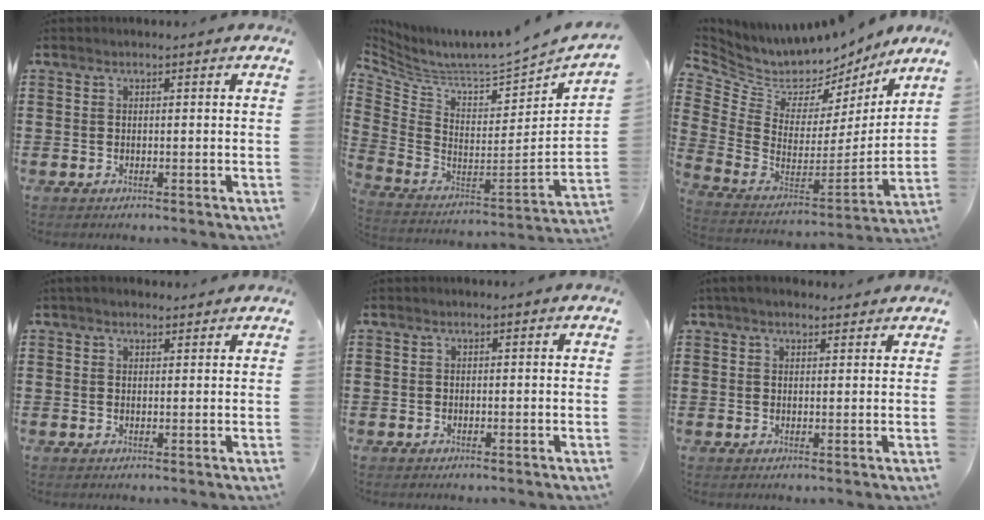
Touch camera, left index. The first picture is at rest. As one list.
[{"total": 3.5, "force": [3.3, -0.2, 1.1], "torque": [-0.047, -0.056, 0.046]}, {"total": 6.6, "force": [5.3, 3.9, 1.0], "torque": [-0.064, -0.053, 0.092]}, {"total": 1.8, "force": [1.6, 0.6, 0.5], "torque": [-0.013, 0.006, 0.032]}, {"total": 0.0}, {"total": 2.8, "force": [2.5, 0.9, 1.0], "torque": [-0.025, 0.004, 0.047]}]